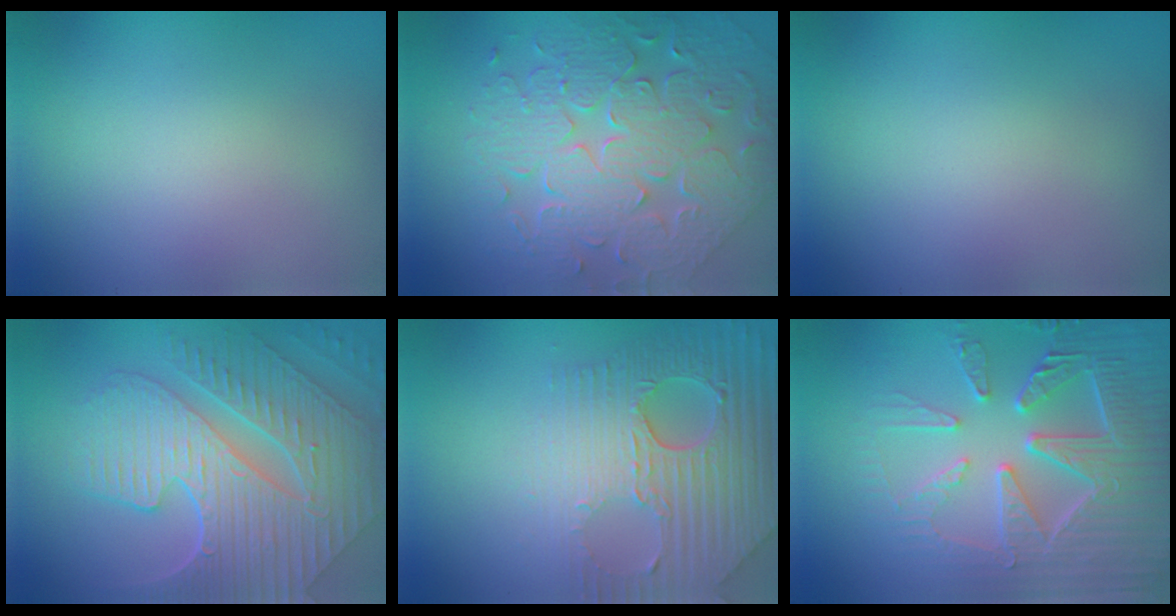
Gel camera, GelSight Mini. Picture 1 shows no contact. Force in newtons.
{"total": 9.0, "press": 6.7, "slide": 6.0}
{"total": 0.0}
{"total": 10.6, "press": 7.3, "slide": 7.7}
{"total": 8.1, "press": 5.7, "slide": 5.7}
{"total": 8.0, "press": 6.3, "slide": 4.9}